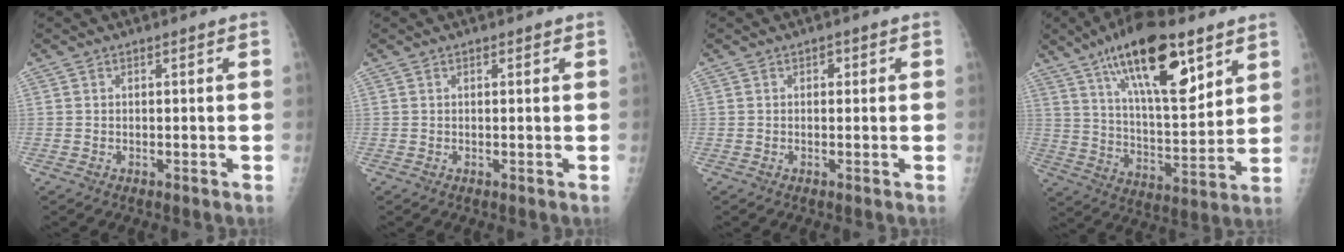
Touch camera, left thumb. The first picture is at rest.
{"total": 0.6, "force": [0.3, 0.4, 0.5], "torque": [-0.002, 0.001, 0.001]}
{"total": 1.2, "force": [0.2, 0.9, 0.8], "torque": [0.006, 0.005, -0.003]}
{"total": 21.2, "force": [11.6, 7.7, 15.9], "torque": [-0.233, -0.047, 0.199]}